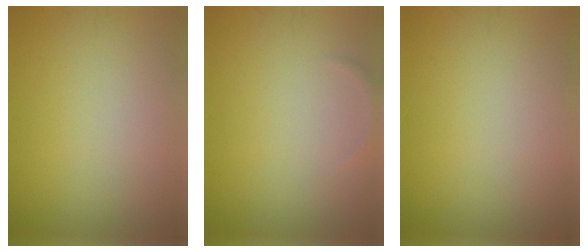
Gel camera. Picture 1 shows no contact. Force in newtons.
{"total": 0.6, "press": 0.6, "slide": 0.1}
{"total": 0.0}